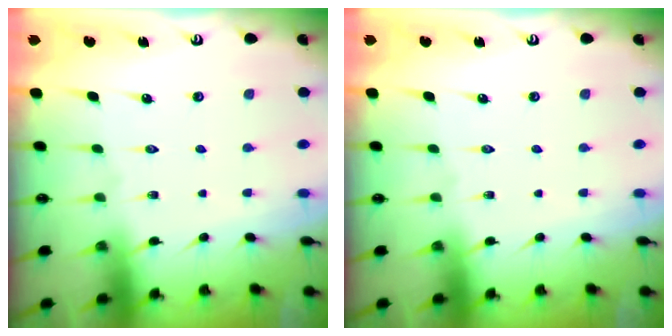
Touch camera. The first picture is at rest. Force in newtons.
{"total": 0.0}